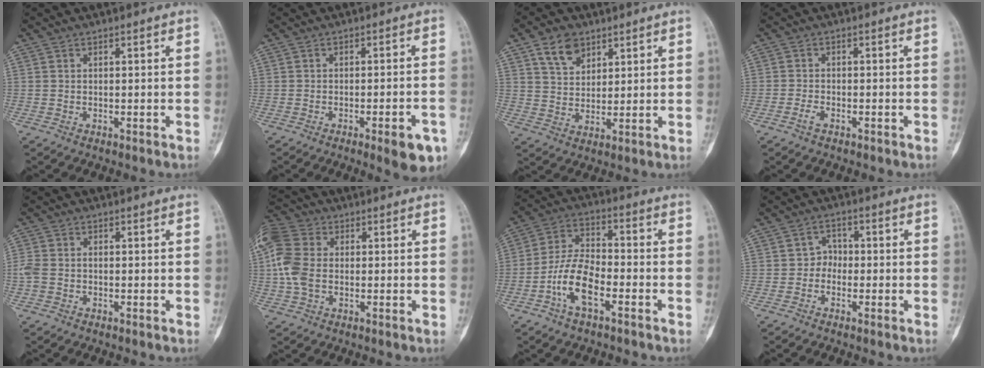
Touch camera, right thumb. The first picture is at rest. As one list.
[{"total": 10.4, "force": [-5.2, 2.3, 8.7], "torque": [-0.105, 0.019, -0.061]}, {"total": 7.0, "force": [4.1, 4.5, 3.4], "torque": [-0.040, -0.024, 0.078]}, {"total": 1.8, "force": [-1.2, 0.9, 1.1], "torque": [-0.025, 0.006, -0.026]}, {"total": 3.1, "force": [-0.6, 2.3, 2.0], "torque": [-0.055, 0.006, -0.014]}, {"total": 10.1, "force": [0.2, 7.1, 7.1], "torque": [-0.167, 0.019, -0.001]}, {"total": 10.4, "force": [-4.5, 4.9, 8.0], "torque": [-0.158, 0.033, -0.090]}, {"total": 2.8, "force": [-0.9, 2.4, 1.1], "torque": [0.007, 0.012, -0.028]}]